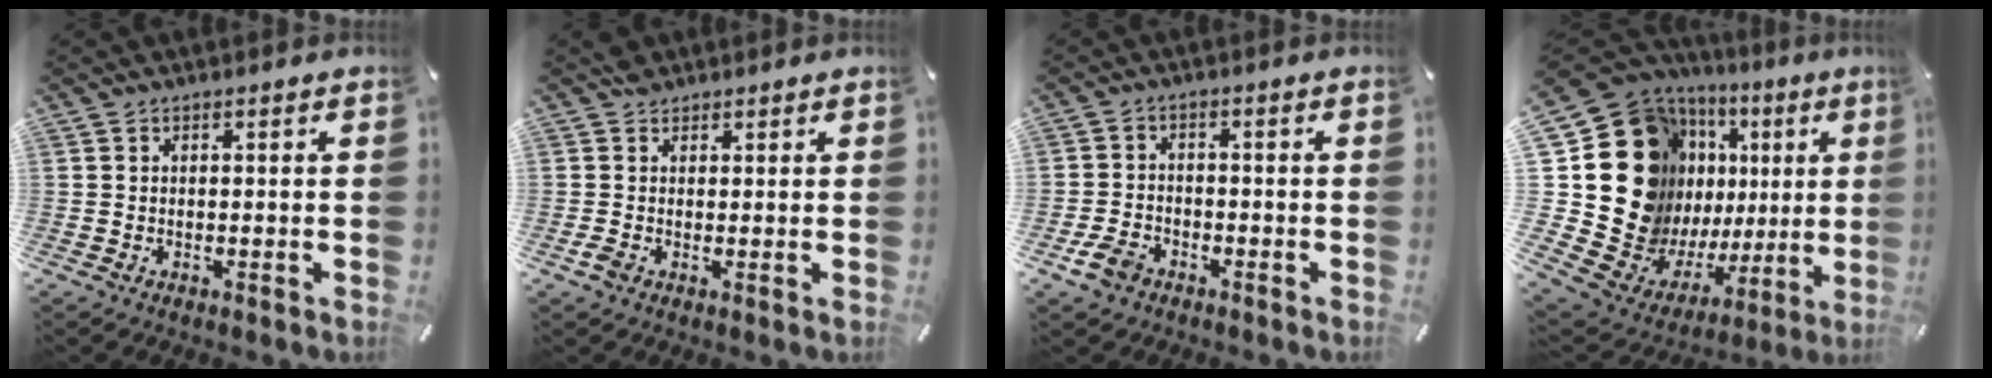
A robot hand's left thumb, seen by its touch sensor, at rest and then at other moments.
{"total": 3.3, "force": [1.1, 3.0, 0.8], "torque": [-0.009, 0.002, 0.023]}
{"total": 5.2, "force": [-2.9, 3.8, 2.0], "torque": [-0.048, 0.015, -0.055]}
{"total": 27.4, "force": [5.9, 20.4, 17.3], "torque": [-0.281, -0.072, 0.151]}